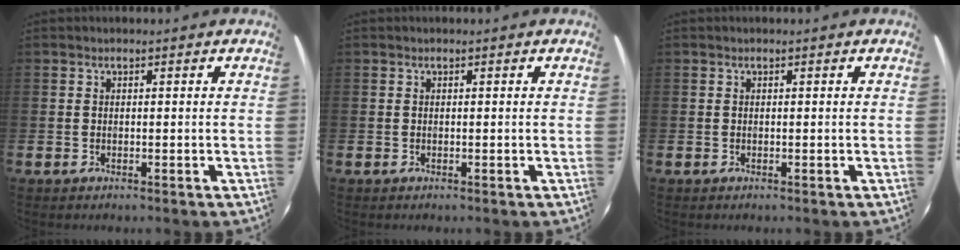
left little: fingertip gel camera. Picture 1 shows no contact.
{"total": 0.0}
{"total": 0.0}